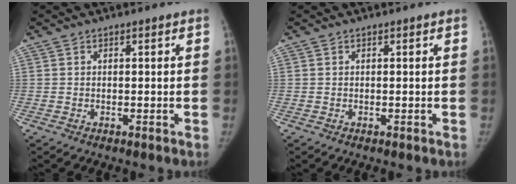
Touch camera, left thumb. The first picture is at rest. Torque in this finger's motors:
{"motor_torque": [0.06, -0.03, 0.13, 0.05, 0.02]}